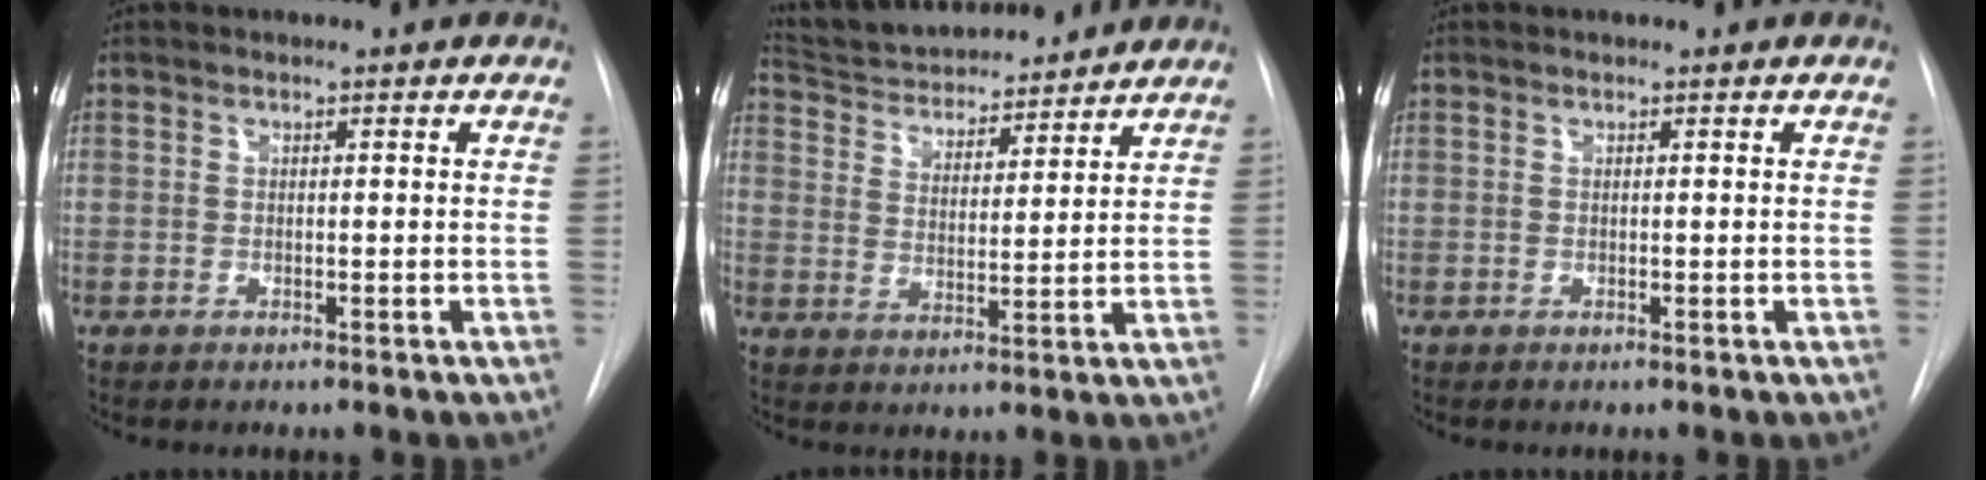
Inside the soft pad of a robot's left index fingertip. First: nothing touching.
{"total": 15.3, "force": [14.2, 3.2, 4.7], "torque": [-0.080, 0.015, 0.229]}
{"total": 0.0}